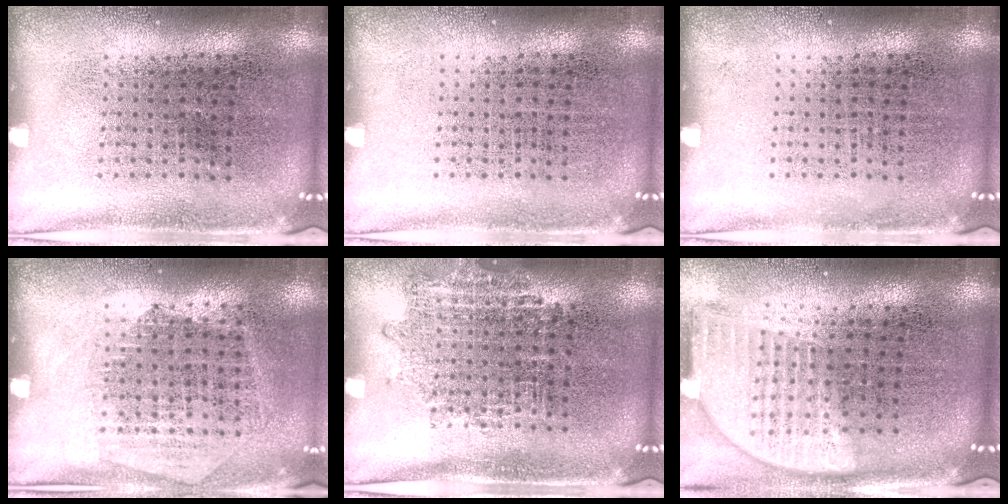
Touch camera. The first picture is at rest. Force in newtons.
{"total": 0.0}
{"total": 0.0}
{"total": 1.4, "press": 1.2, "slide": 0.6}
{"total": 0.9, "press": 0.9, "slide": 0.2}
{"total": 1.9, "press": 1.5, "slide": 1.2}